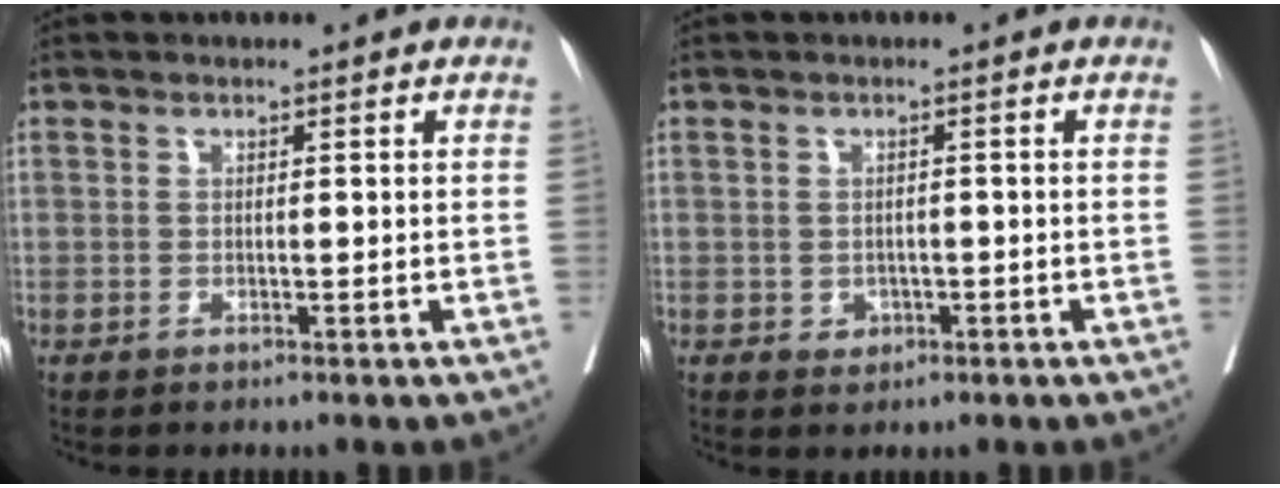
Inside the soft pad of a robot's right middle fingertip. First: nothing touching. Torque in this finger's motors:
{"motor_torque": [0.16, -0.10, 0.03, 0.00]}